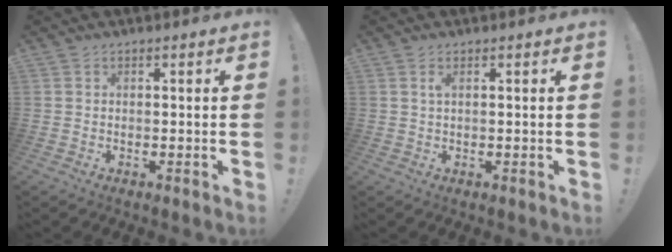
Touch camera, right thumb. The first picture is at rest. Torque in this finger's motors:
{"motor_torque": [-0.04, -0.04, 0.04, -0.07, 0.00]}